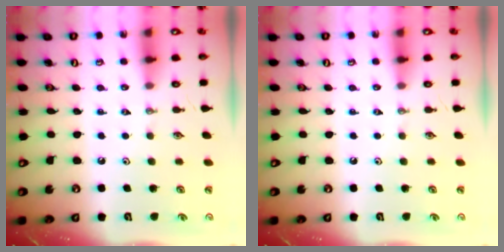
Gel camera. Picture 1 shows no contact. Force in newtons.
{"total": 0.0}